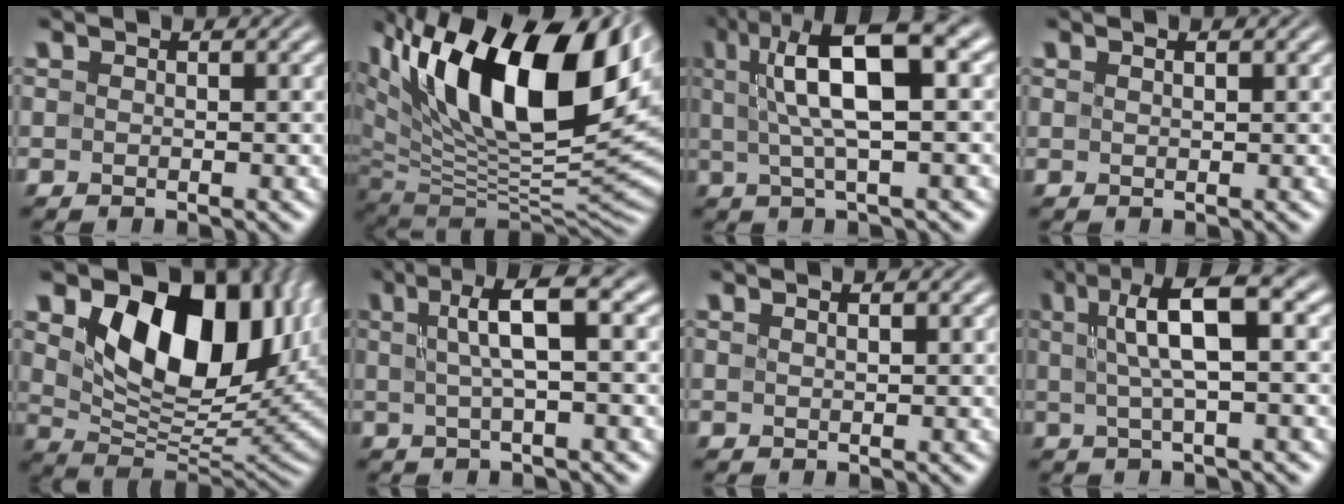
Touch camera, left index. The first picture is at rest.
{"total": 18.1, "force": [7.4, 8.3, 14.2], "torque": [-0.237, 0.010, 0.126]}
{"total": 9.5, "force": [2.5, 2.7, 8.8], "torque": [-0.152, 0.014, 0.039]}
{"total": 0.9, "force": [0.6, 0.2, 0.6], "torque": [-0.014, 0.001, 0.009]}
{"total": 13.4, "force": [4.5, 8.3, 9.5], "torque": [-0.144, -0.009, 0.084]}
{"total": 5.2, "force": [1.1, 1.2, 4.9], "torque": [-0.081, 0.017, 0.015]}
{"total": 1.2, "force": [0.7, 0.3, 0.9], "torque": [-0.014, -0.003, 0.011]}
{"total": 7.0, "force": [1.7, 1.8, 6.5], "torque": [-0.107, 0.018, 0.022]}